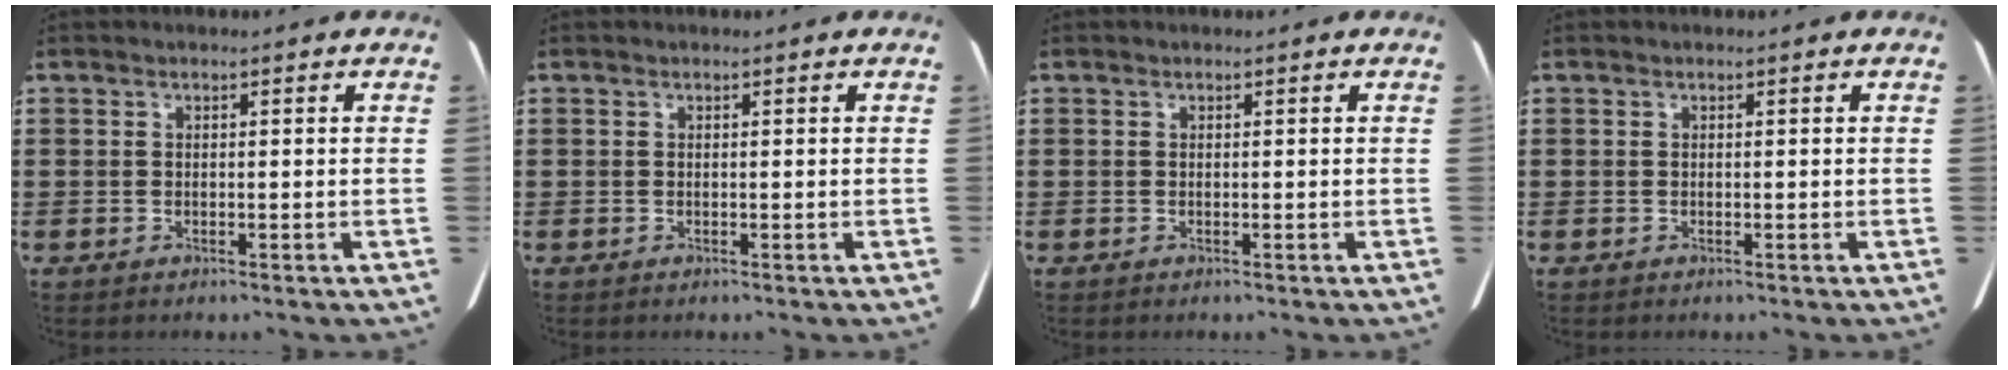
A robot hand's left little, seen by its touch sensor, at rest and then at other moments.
{"total": 0.0}
{"total": 0.0}
{"total": 0.0}